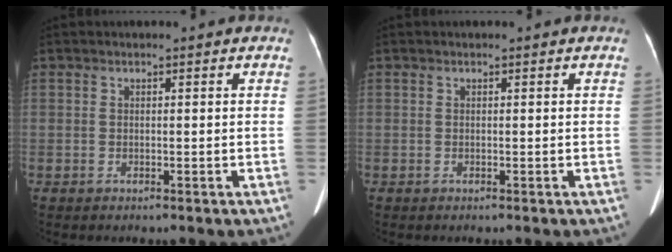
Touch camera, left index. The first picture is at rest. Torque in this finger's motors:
{"motor_torque": [0.13, -0.02, 0.03, 0.02]}